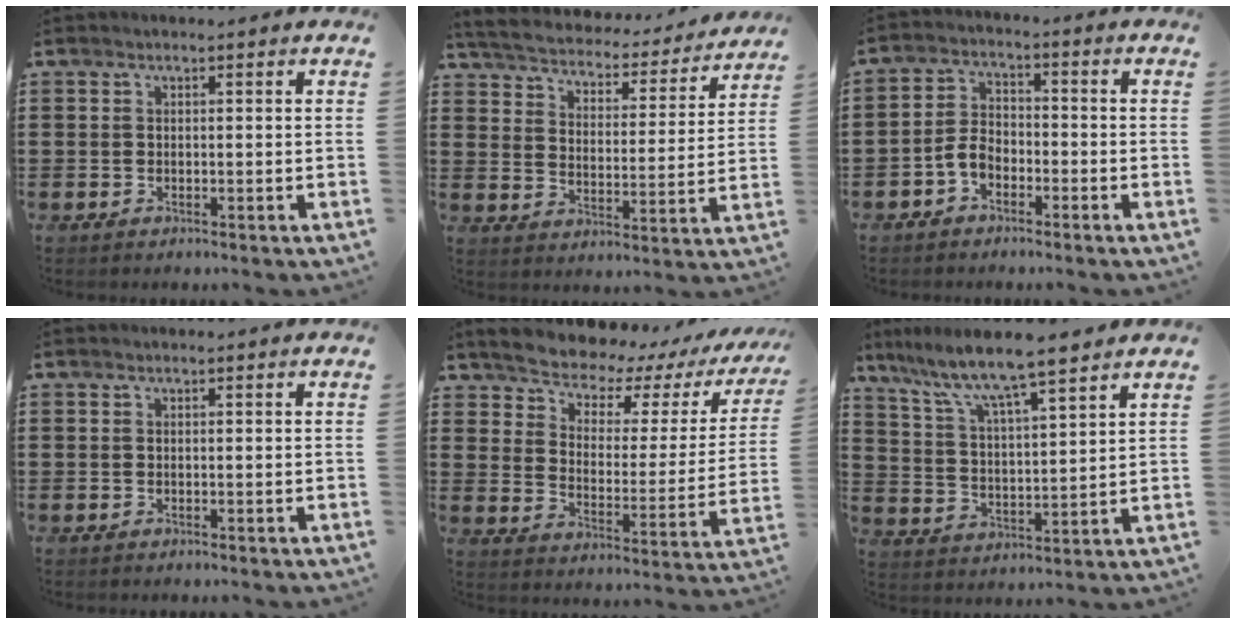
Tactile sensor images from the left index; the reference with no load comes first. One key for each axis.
{"total": 3.7, "fx": 3.7, "fy": 0.2, "fz": 0.4, "tx": -0.034, "ty": -0.032, "tz": 0.055}
{"total": 3.9, "fx": -2.3, "fy": 2.2, "fz": 2.2, "tx": -0.064, "ty": 0.004, "tz": -0.053}
{"total": 0.0}
{"total": 4.4, "fx": 4.3, "fy": 1.0, "fz": 0.8, "tx": -0.046, "ty": -0.045, "tz": 0.066}
{"total": 7.7, "fx": 6.6, "fy": 0.4, "fz": 4.0, "tx": -0.105, "ty": -0.039, "tz": 0.109}